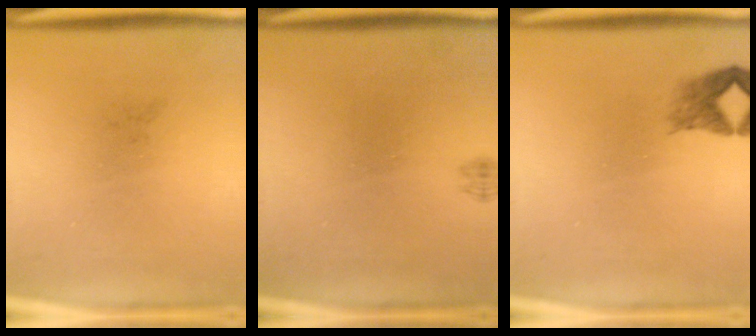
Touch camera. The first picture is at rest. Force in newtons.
{"total": 0.7}
{"total": 2.0}